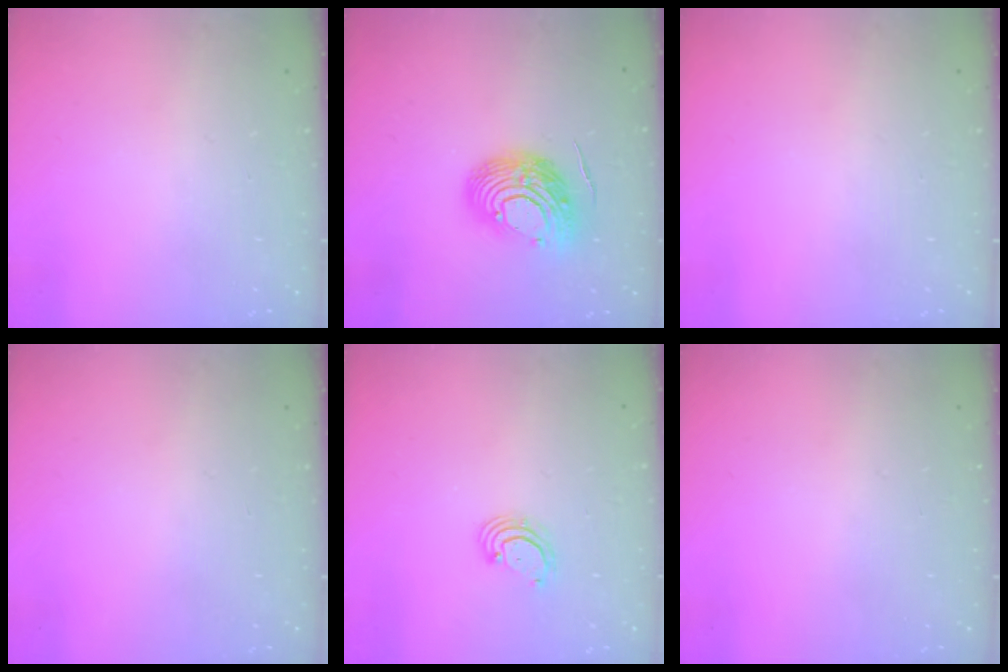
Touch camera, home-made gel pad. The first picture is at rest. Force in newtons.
{"total": 13.7, "press": 13.7, "slide": 1.6}
{"total": 0.0}
{"total": 0.0}
{"total": 2.5, "press": 2.5, "slide": 0.3}
{"total": 0.0}